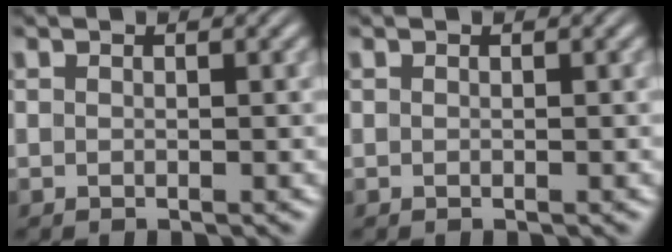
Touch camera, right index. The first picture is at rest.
{"total": 0.0}